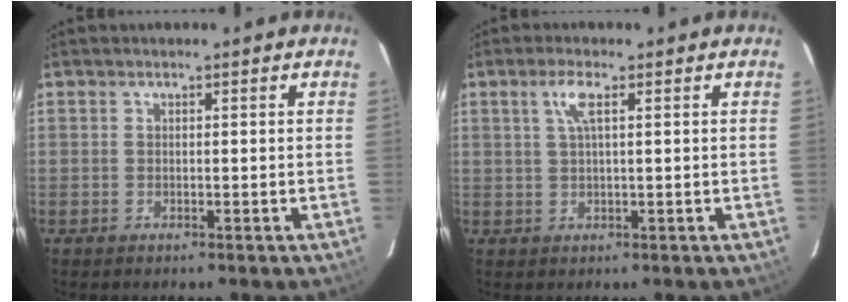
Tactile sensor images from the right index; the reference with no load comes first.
{"total": 3.2, "force": [1.2, 0.3, 2.9], "torque": [-0.061, 0.005, 0.024]}